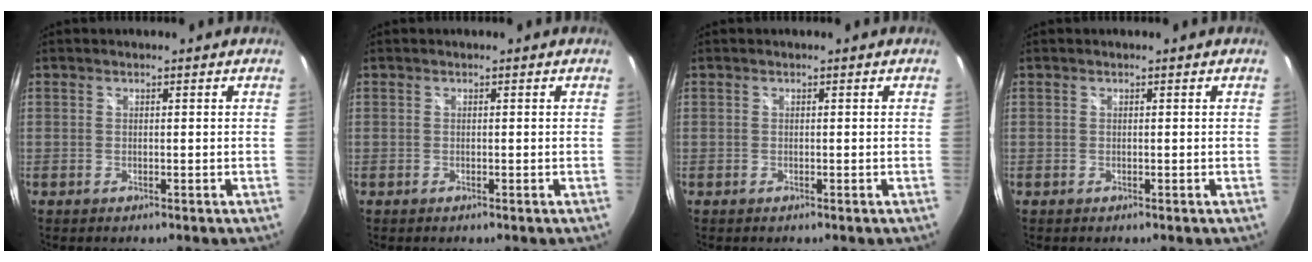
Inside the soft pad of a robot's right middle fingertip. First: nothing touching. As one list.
[{"total": 0.0}, {"total": 0.0}, {"total": 0.0}]